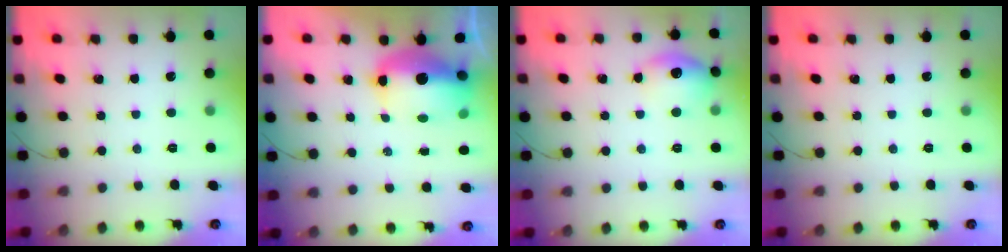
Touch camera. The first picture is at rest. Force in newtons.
{"total": 13.1, "press": 12.9, "slide": 2.7}
{"total": 10.8, "press": 10.7, "slide": 0.9}
{"total": 0.0}